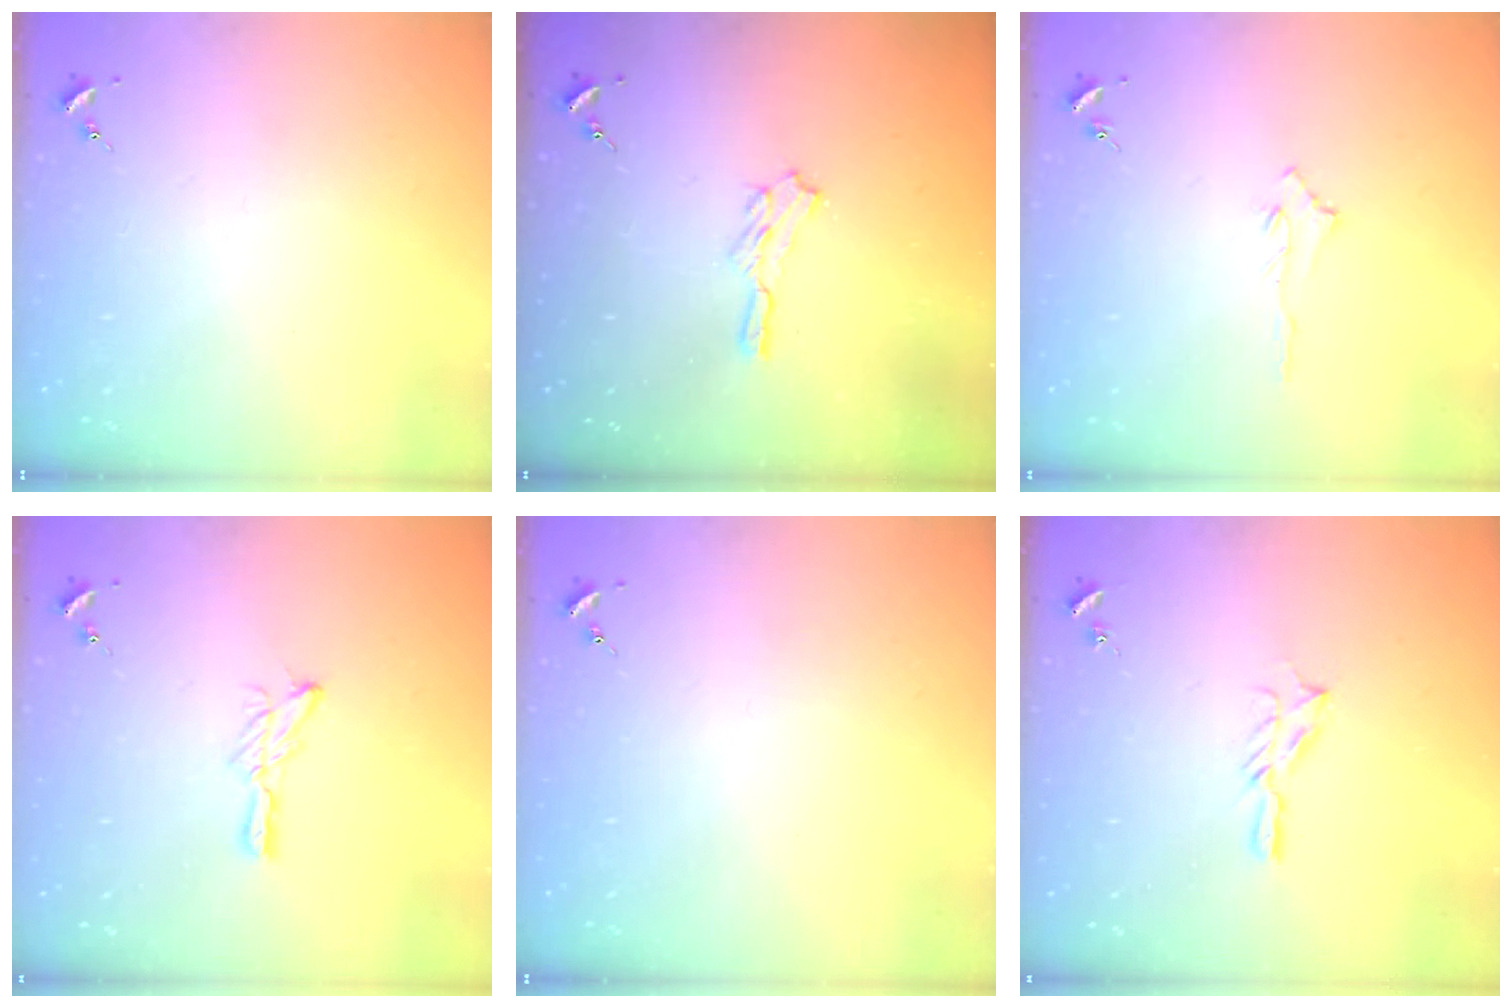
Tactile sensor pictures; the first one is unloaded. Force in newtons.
{"total": 5.0, "press": 5.0, "slide": 0.8}
{"total": 2.9, "press": 2.9, "slide": 0.4}
{"total": 6.1, "press": 6.0, "slide": 0.7}
{"total": 0.0}
{"total": 5.6, "press": 5.6, "slide": 0.6}